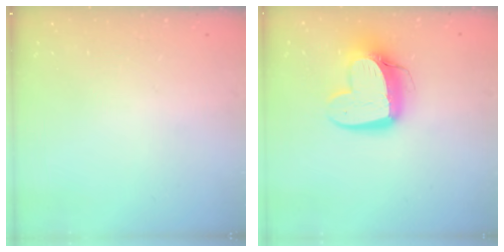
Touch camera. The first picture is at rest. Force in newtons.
{"total": 14.4, "press": 14.3, "slide": 1.3}